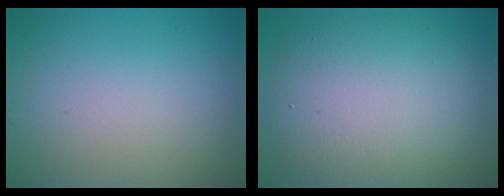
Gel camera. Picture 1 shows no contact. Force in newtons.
{"total": 9.3, "press": 9.3, "slide": 0.5}